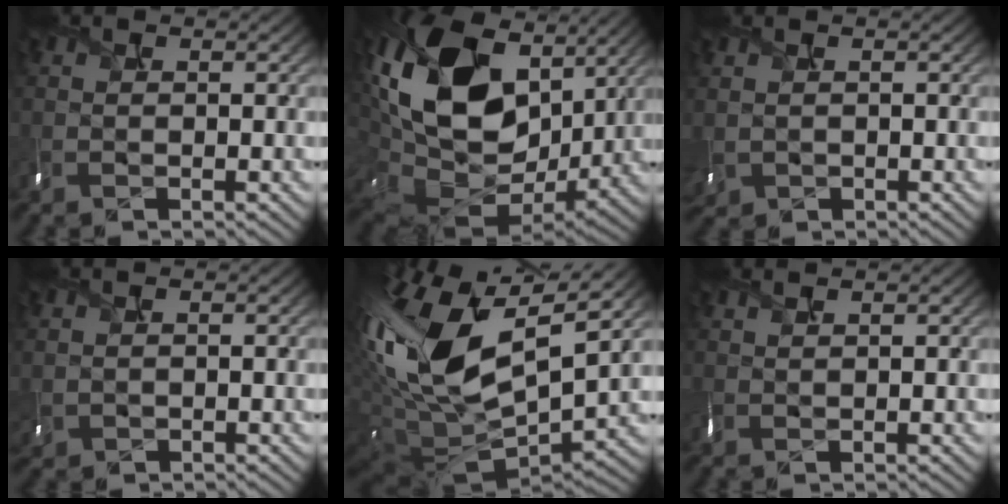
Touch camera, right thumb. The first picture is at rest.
{"total": 19.3, "force": [5.4, 13.2, 12.9], "torque": [-0.296, -0.005, 0.112]}
{"total": 2.5, "force": [0.0, 1.8, 1.7], "torque": [-0.049, -0.010, 0.012]}
{"total": 1.7, "force": [0.3, 1.2, 1.2], "torque": [-0.038, -0.004, 0.014]}
{"total": 19.2, "force": [3.6, 9.6, 16.3], "torque": [-0.341, -0.017, 0.074]}
{"total": 1.4, "force": [1.0, 0.3, 0.8], "torque": [-0.012, 0.003, 0.021]}